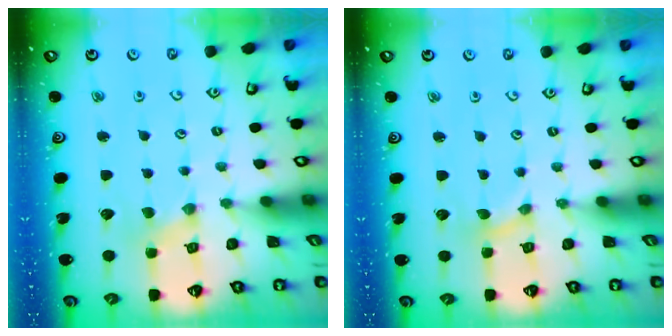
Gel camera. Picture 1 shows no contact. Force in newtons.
{"total": 0.0}